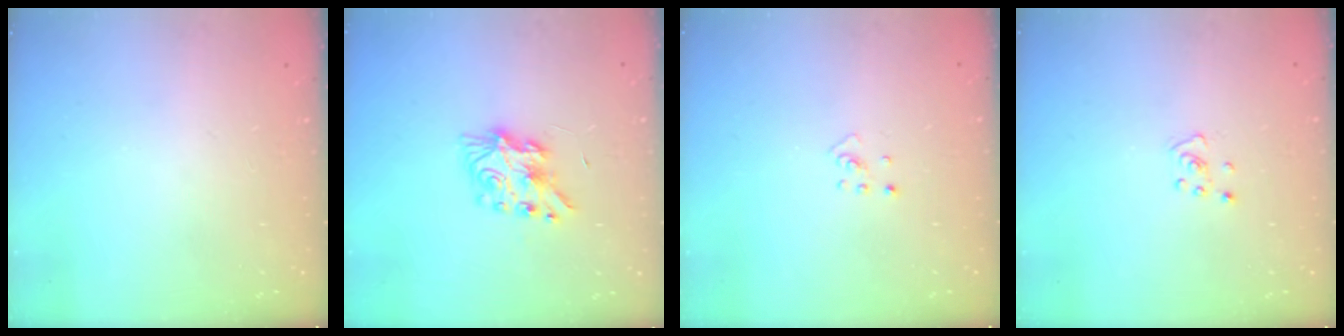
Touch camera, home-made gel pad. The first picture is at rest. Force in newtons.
{"total": 7.9, "press": 7.9, "slide": 0.7}
{"total": 2.5, "press": 2.4, "slide": 0.5}
{"total": 3.2, "press": 3.2, "slide": 0.2}